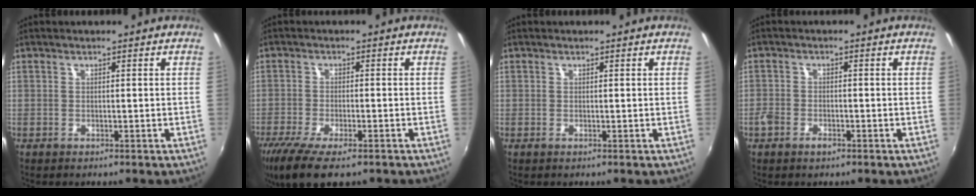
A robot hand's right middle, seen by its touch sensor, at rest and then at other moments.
{"total": 12.0, "force": [-8.4, 3.7, 7.8], "torque": [-0.174, -0.046, -0.144]}
{"total": 0.0}
{"total": 3.3, "force": [-2.2, 1.9, 1.6], "torque": [-0.040, -0.002, -0.043]}